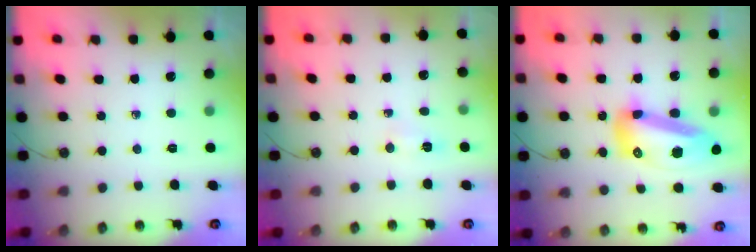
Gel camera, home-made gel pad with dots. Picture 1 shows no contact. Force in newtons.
{"total": 2.6, "press": 2.6, "slide": 0.3}
{"total": 17.2, "press": 17.1, "slide": 2.1}